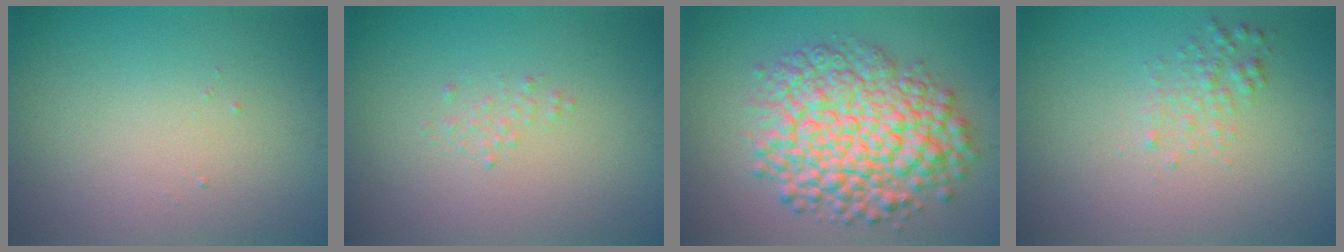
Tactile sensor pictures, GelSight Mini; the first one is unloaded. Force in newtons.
{"total": 0.8, "press": 0.8, "slide": 0.0}
{"total": 9.5, "press": 9.5, "slide": 0.3}
{"total": 1.5, "press": 1.5, "slide": 0.1}